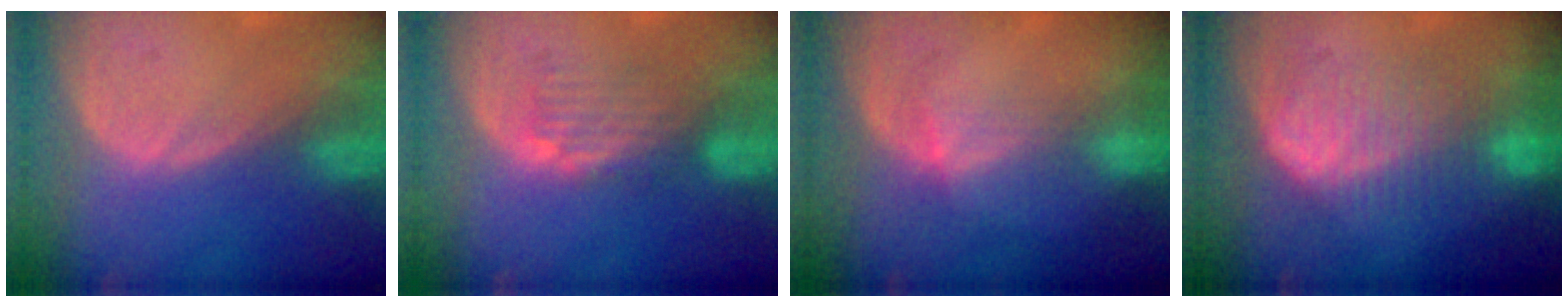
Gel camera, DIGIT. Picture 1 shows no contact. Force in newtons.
{"total": 4.7, "press": 4.0, "slide": 2.5}
{"total": 2.7, "press": 2.4, "slide": 1.2}
{"total": 7.8, "press": 7.8, "slide": 0.1}